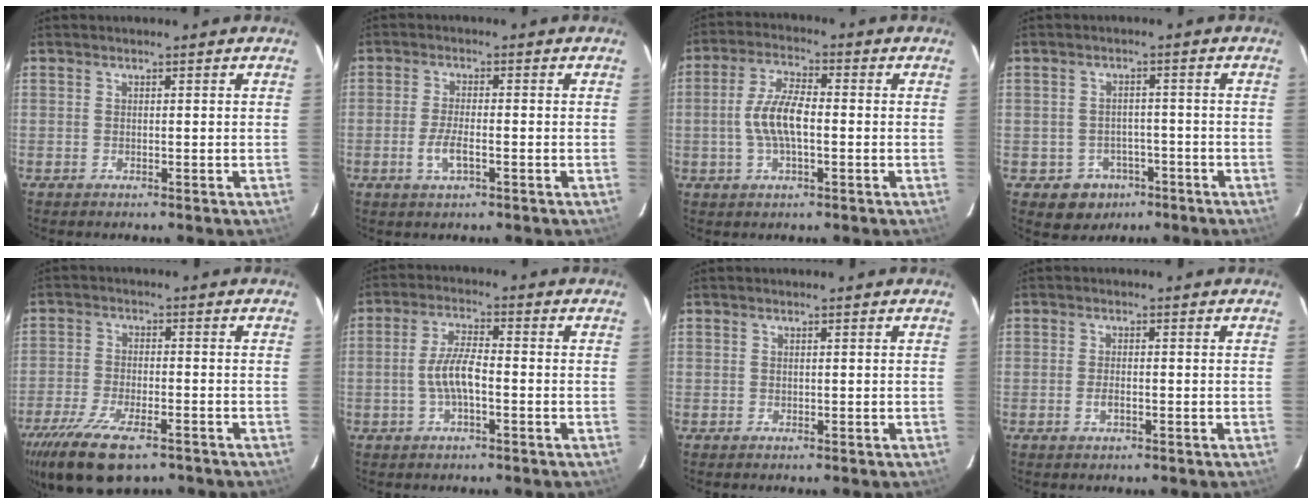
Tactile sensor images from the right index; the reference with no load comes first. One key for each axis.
{"total": 4.4, "fx": -1.8, "fy": 1.4, "fz": 3.7, "tx": -0.080, "ty": -0.006, "tz": -0.033}
{"total": 8.0, "fx": -1.1, "fy": 2.9, "fz": 7.3, "tx": -0.149, "ty": 0.009, "tz": -0.020}
{"total": 6.1, "fx": -3.2, "fy": 5.1, "fz": 1.0, "tx": -0.031, "ty": 0.023, "tz": -0.029}
{"total": 14.4, "fx": -9.8, "fy": 5.1, "fz": 9.3, "tx": -0.207, "ty": -0.041, "tz": -0.172}
{"total": 6.1, "fx": -1.6, "fy": 1.7, "fz": 5.7, "tx": -0.115, "ty": 0.006, "tz": -0.029}
{"total": 0.0}
{"total": 1.9, "fx": -0.8, "fy": 0.9, "fz": 1.5, "tx": -0.031, "ty": -0.003, "tz": -0.014}